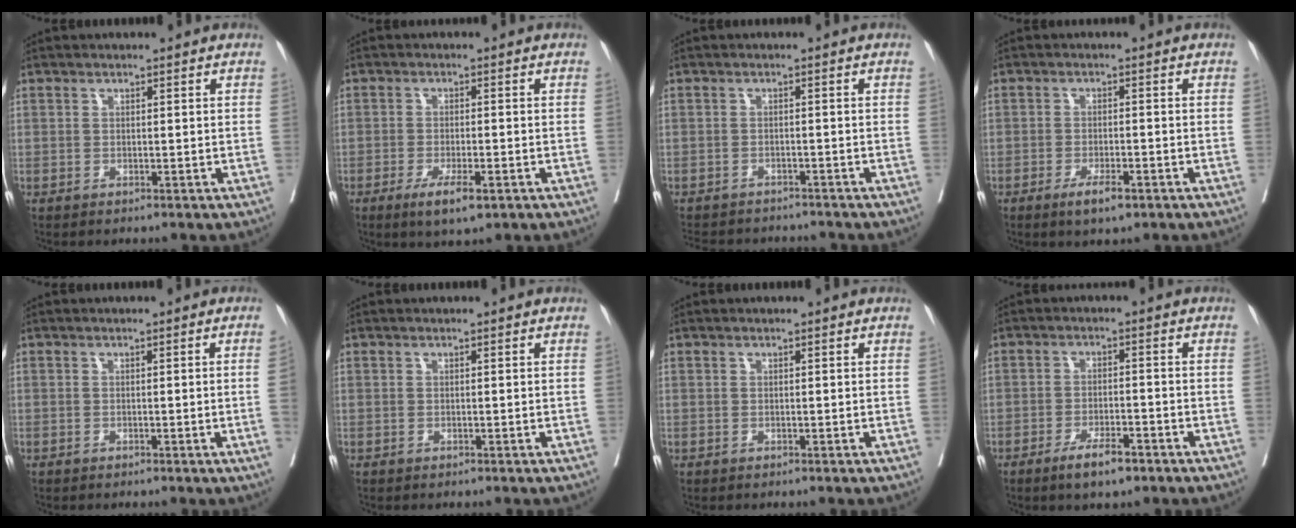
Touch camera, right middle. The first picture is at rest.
{"total": 5.1, "force": [-2.8, 1.1, 4.2], "torque": [-0.072, -0.008, -0.042]}
{"total": 10.7, "force": [-9.9, 3.0, 2.9], "torque": [-0.059, 0.000, -0.126]}
{"total": 3.8, "force": [-2.3, 0.9, 2.9], "torque": [-0.051, -0.003, -0.036]}
{"total": 1.5, "force": [-0.3, -0.6, 1.3], "torque": [-0.011, 0.000, -0.004]}
{"total": 0.0}
{"total": 0.0}
{"total": 5.1, "force": [-3.4, 1.2, 3.6], "torque": [-0.067, -0.003, -0.055]}